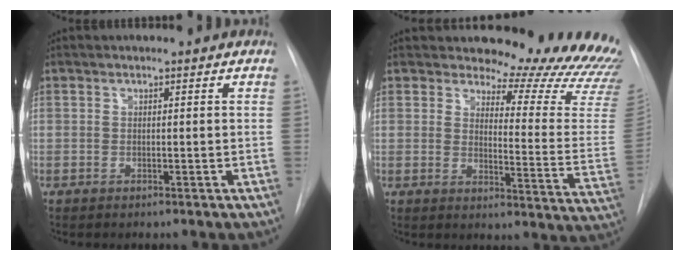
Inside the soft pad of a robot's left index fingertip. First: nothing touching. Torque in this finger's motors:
{"motor_torque": [0.91, -1.15, 0.24, 0.01]}